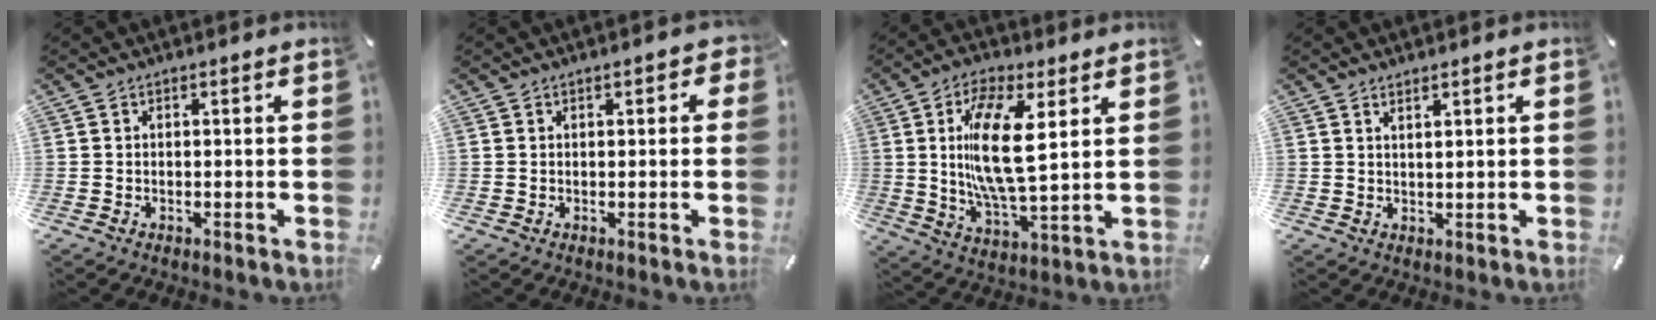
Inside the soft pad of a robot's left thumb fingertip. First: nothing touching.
{"total": 1.7, "force": [0.4, 1.1, 1.2], "torque": [-0.009, 0.000, 0.001]}
{"total": 14.8, "force": [3.8, 5.6, 13.2], "torque": [-0.269, -0.012, 0.059]}
{"total": 1.6, "force": [1.3, -0.1, 0.8], "torque": [-0.016, -0.002, 0.024]}